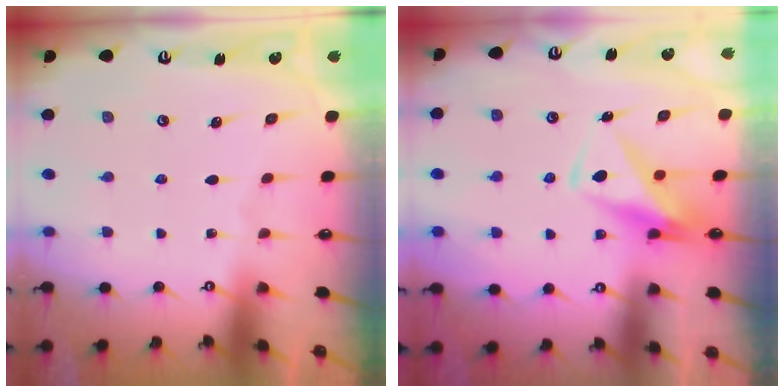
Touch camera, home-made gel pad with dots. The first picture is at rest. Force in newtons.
{"total": 7.8, "press": 7.6, "slide": 1.4}